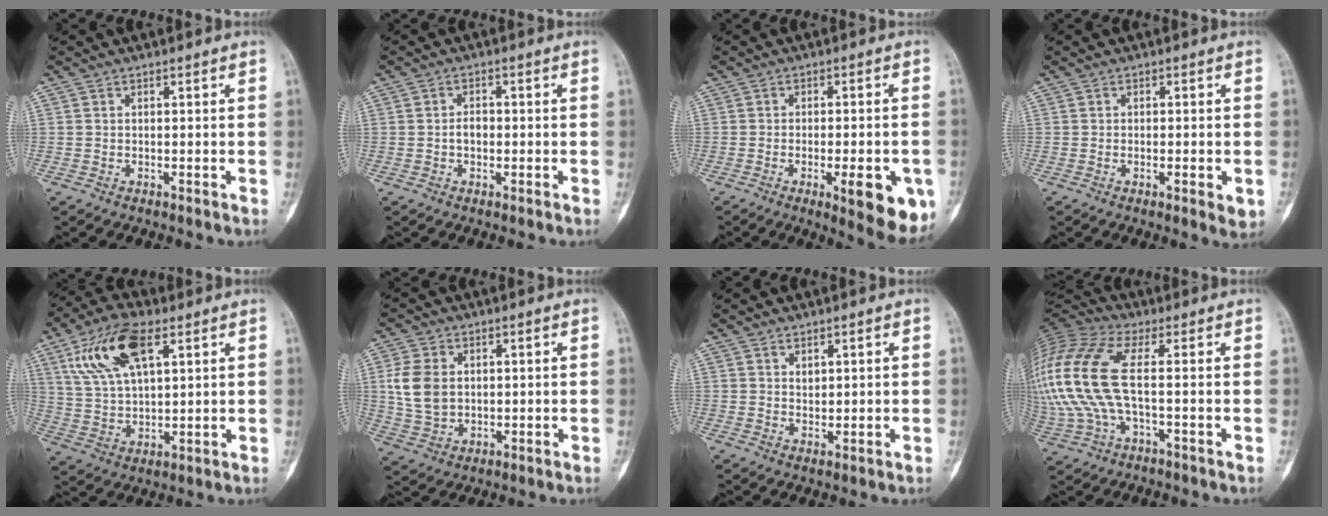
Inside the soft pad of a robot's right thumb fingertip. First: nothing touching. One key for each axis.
{"total": 2.1, "fx": -0.4, "fy": 1.4, "fz": 1.5, "tx": -0.016, "ty": 0.007, "tz": -0.013}
{"total": 12.2, "fx": -4.4, "fy": 3.6, "fz": 10.8, "tx": -0.118, "ty": -0.002, "tz": -0.049}
{"total": 3.5, "fx": -0.9, "fy": 1.1, "fz": 3.2, "tx": -0.041, "ty": -0.005, "tz": -0.011}
{"total": 14.7, "fx": 6.7, "fy": 6.6, "fz": 11.2, "tx": -0.211, "ty": -0.005, "tz": 0.129}
{"total": 8.3, "fx": 1.2, "fy": 6.0, "fz": 5.5, "tx": -0.105, "ty": -0.004, "tz": 0.029}
{"total": 1.5, "fx": 0.9, "fy": 0.9, "fz": 0.8, "tx": -0.007, "ty": -0.008, "tz": 0.020}
{"total": 17.8, "fx": 0.2, "fy": 6.7, "fz": 16.5, "tx": -0.405, "ty": 0.028, "tz": -0.001}